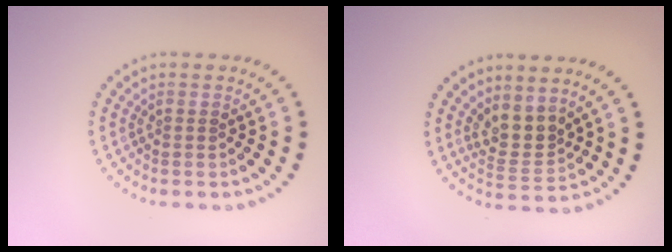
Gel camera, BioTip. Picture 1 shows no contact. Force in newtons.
{"total": 2.9, "press": 2.3, "slide": 1.8}